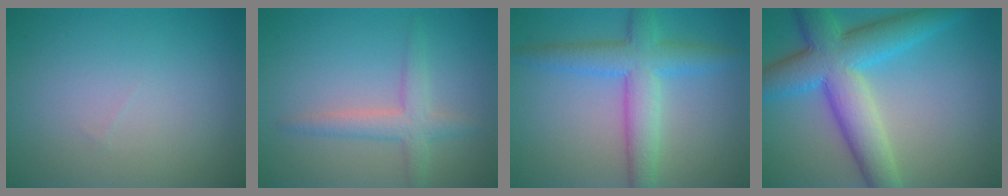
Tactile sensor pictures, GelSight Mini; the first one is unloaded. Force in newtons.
{"total": 2.9, "press": 2.9, "slide": 0.2}
{"total": 5.5, "press": 5.5, "slide": 0.1}
{"total": 9.0, "press": 9.0, "slide": 0.2}